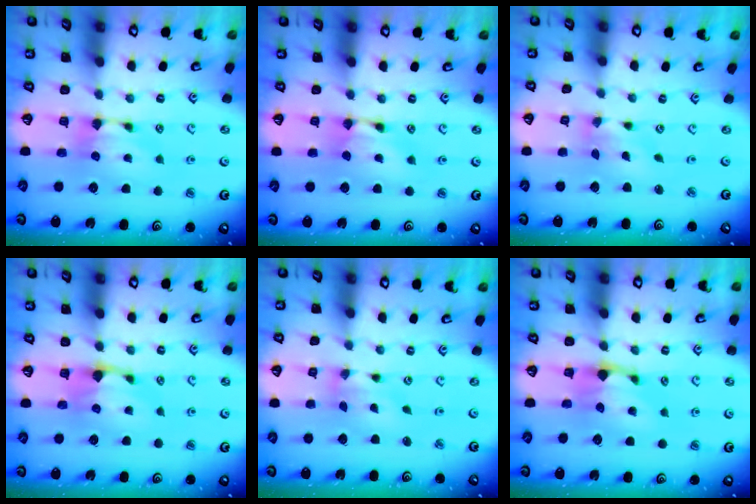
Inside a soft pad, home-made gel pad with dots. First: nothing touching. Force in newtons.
{"total": 1.3, "press": 1.3, "slide": 0.1}
{"total": 1.4, "press": 0.4, "slide": 1.4}
{"total": 1.2, "press": 0.8, "slide": 0.9}
{"total": 3.1, "press": 2.5, "slide": 1.8}
{"total": 1.2, "press": 0.1, "slide": 1.2}